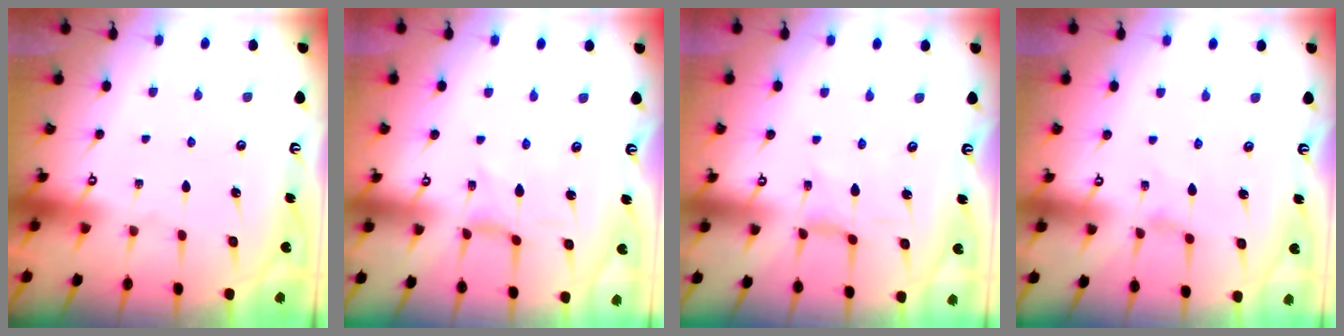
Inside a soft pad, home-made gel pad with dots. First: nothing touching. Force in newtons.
{"total": 1.1, "press": 1.0, "slide": 0.1}
{"total": 2.1, "press": 2.1, "slide": 0.1}
{"total": 0.0}